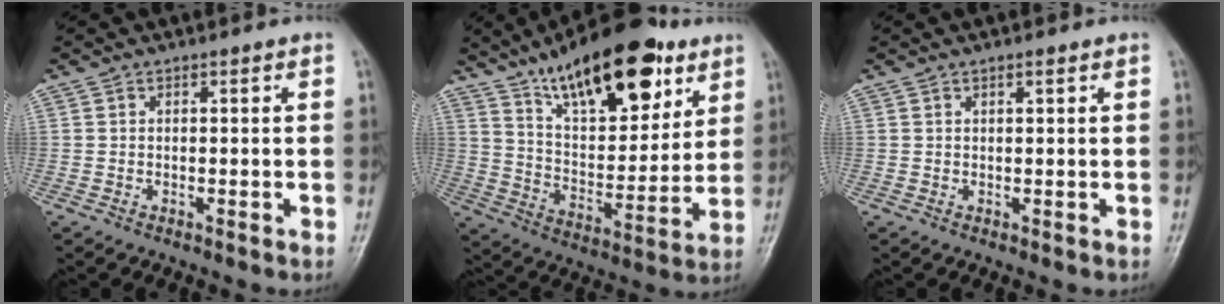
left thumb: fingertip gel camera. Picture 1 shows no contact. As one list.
[{"total": 23.2, "force": [14.2, 9.4, 15.7], "torque": [-0.206, -0.054, 0.240]}, {"total": 0.9, "force": [0.5, 0.2, 0.6], "torque": [-0.011, -0.001, 0.009]}]